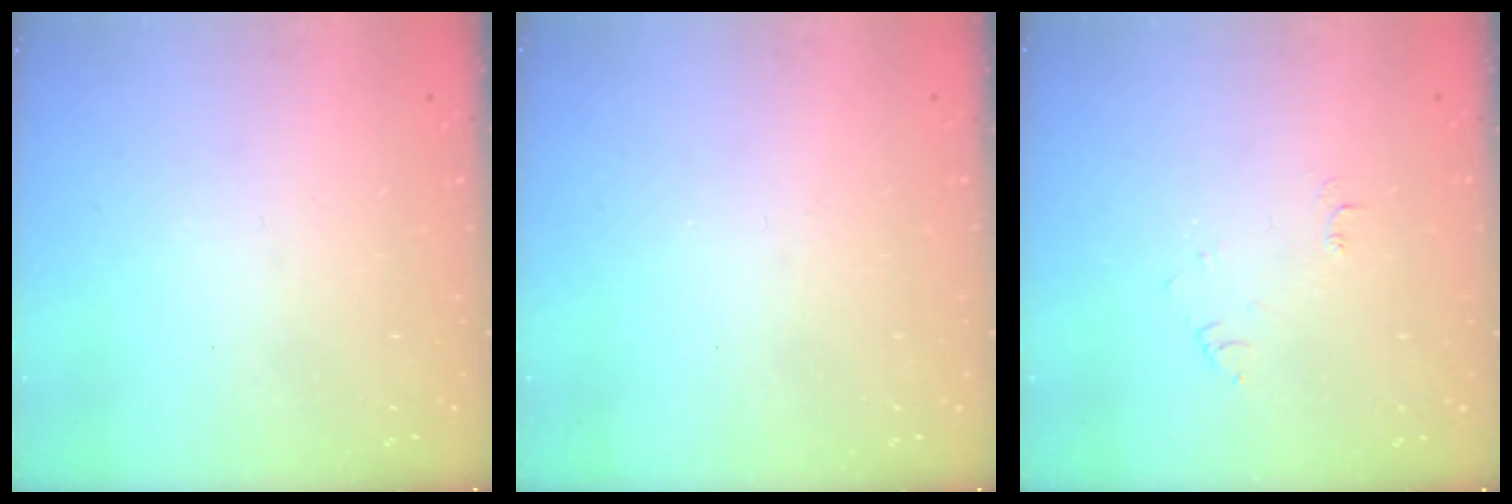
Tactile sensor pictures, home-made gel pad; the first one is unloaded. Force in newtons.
{"total": 2.2, "press": 2.2, "slide": 0.4}
{"total": 4.0, "press": 3.9, "slide": 0.5}